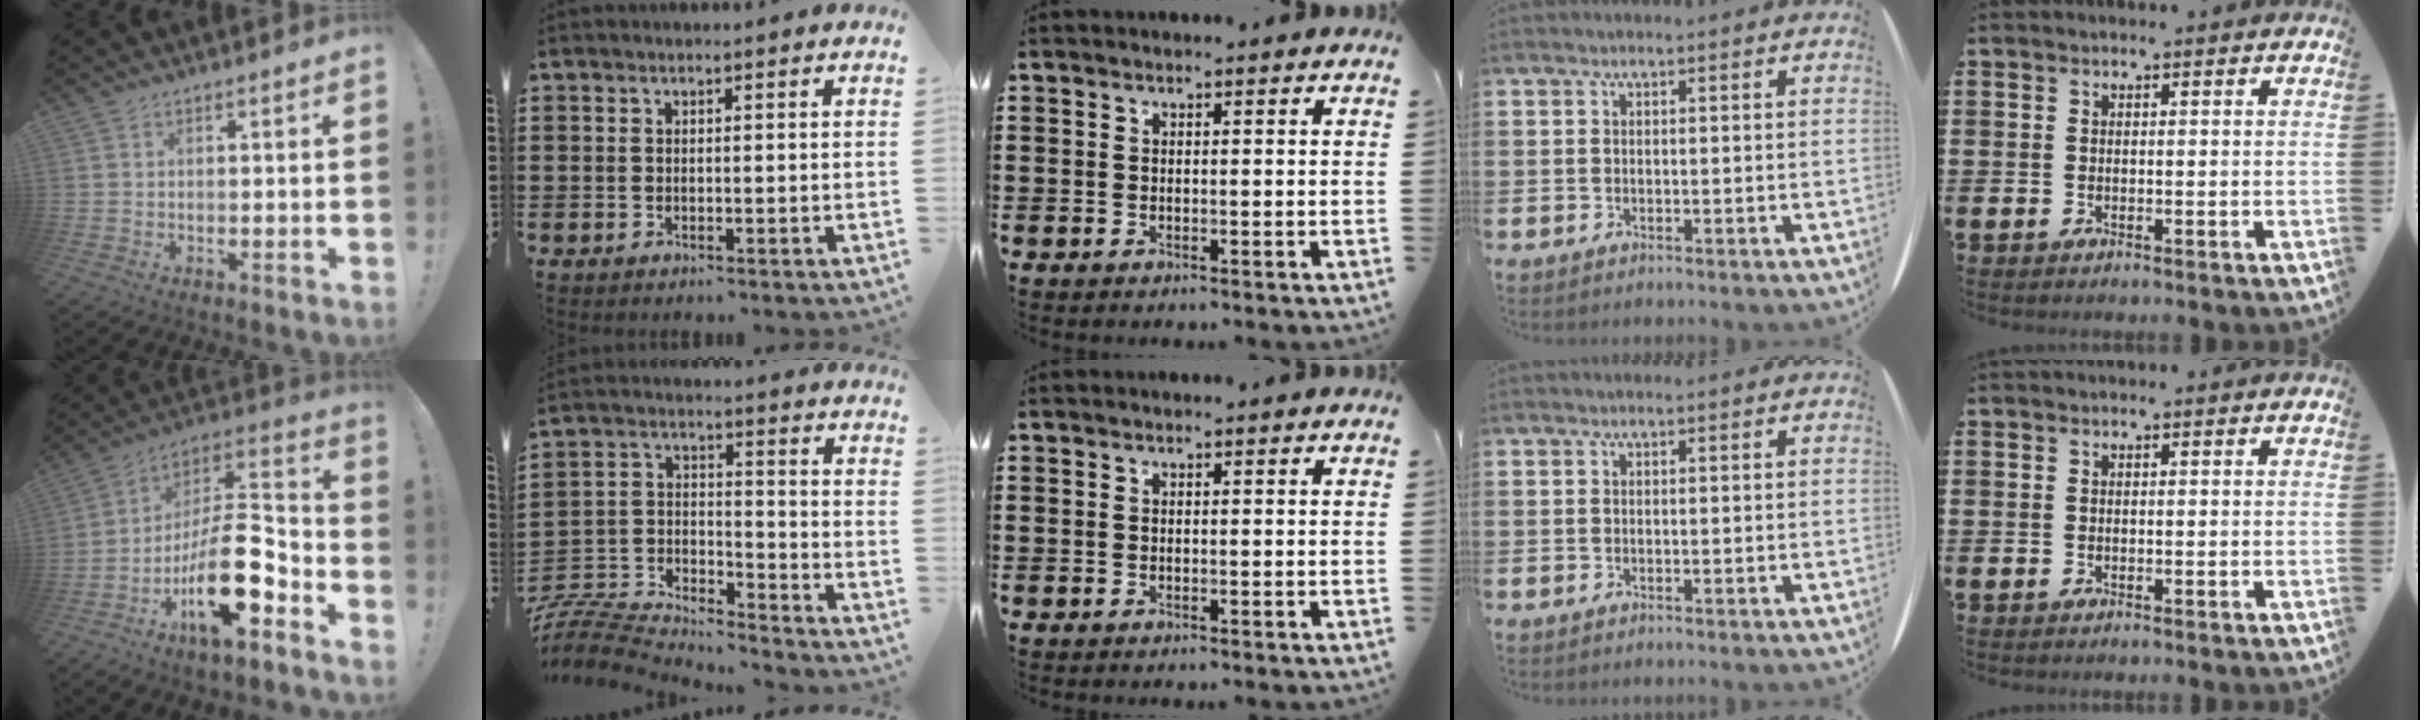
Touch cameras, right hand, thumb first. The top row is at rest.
{"thumb": {"total": 20.3, "force": [-8.1, 7.5, 17.0], "torque": [-0.294, 0.039, -0.128]}, "index": {"total": 7.3, "force": [-7.1, 1.4, 0.9], "torque": [-0.041, -0.003, -0.149]}}